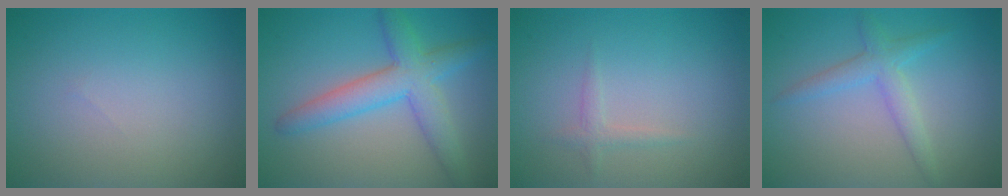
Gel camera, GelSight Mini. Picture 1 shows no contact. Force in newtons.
{"total": 5.2, "press": 5.2, "slide": 0.3}
{"total": 1.1, "press": 1.1, "slide": 0.0}
{"total": 2.5, "press": 2.5, "slide": 0.1}